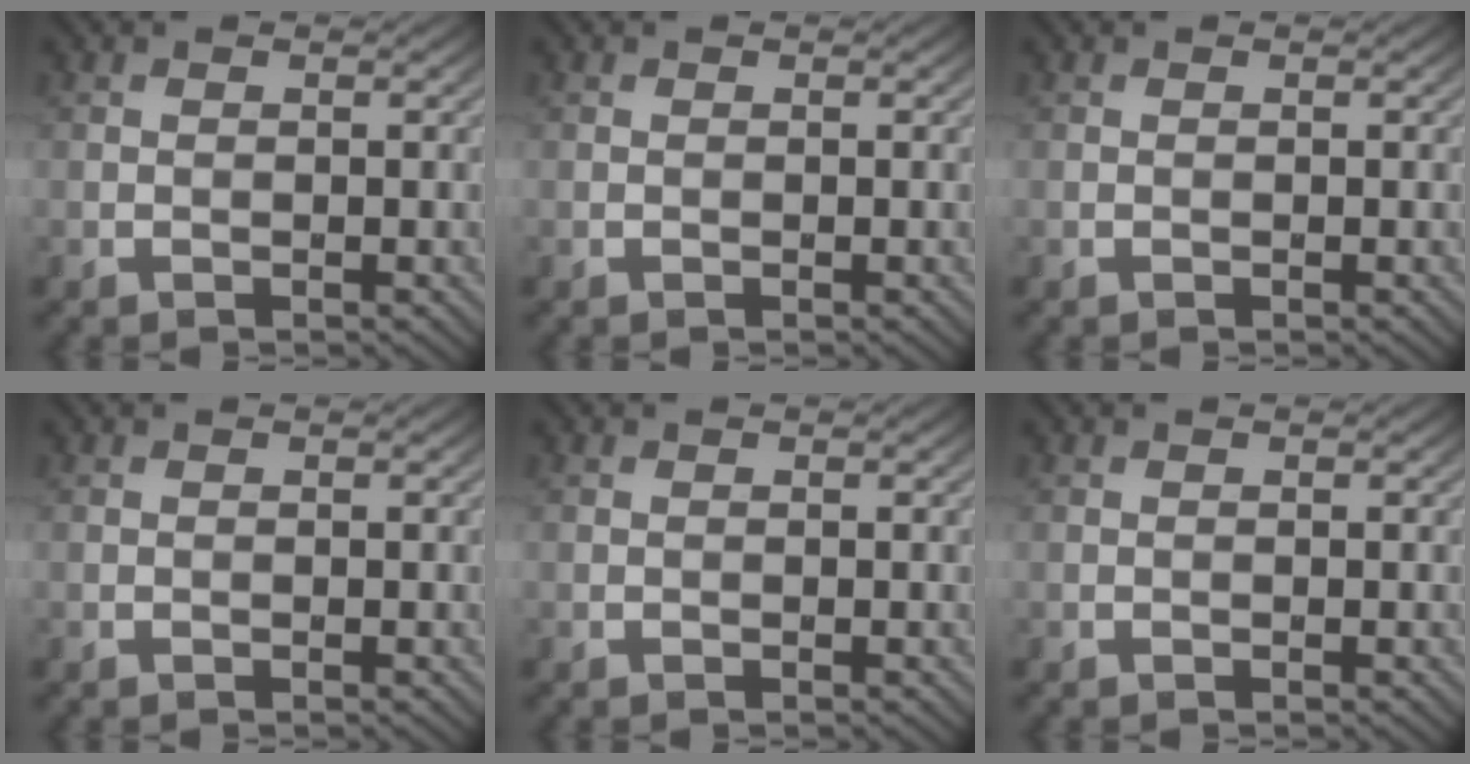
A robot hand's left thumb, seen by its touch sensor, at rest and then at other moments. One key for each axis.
{"total": 0.0}
{"total": 0.0}
{"total": 0.0}
{"total": 0.0}
{"total": 0.0}